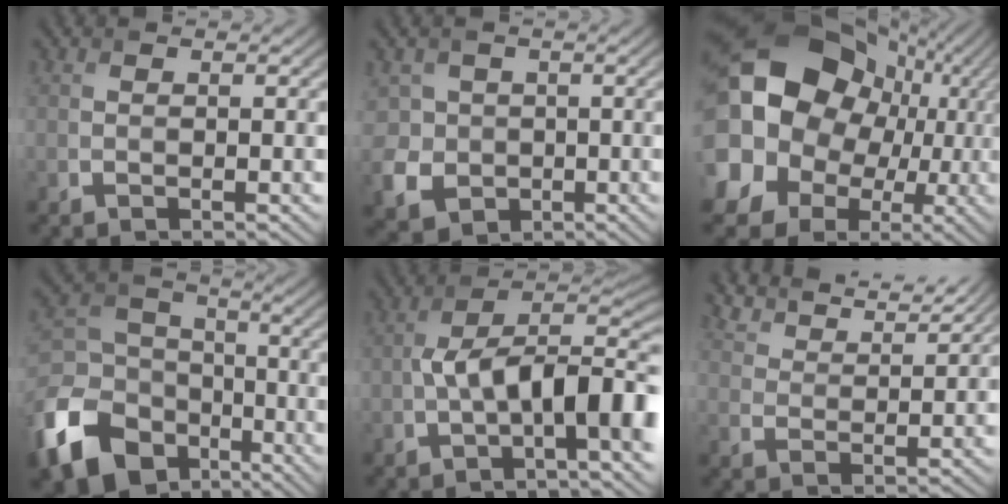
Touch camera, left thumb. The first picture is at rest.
{"total": 5.3, "force": [-0.6, 5.2, 1.0], "torque": [-0.044, -0.016, -0.029]}
{"total": 22.4, "force": [3.7, 19.3, 10.8], "torque": [-0.281, -0.005, 0.059]}
{"total": 15.9, "force": [-7.9, 11.6, 7.4], "torque": [-0.234, -0.047, -0.152]}
{"total": 11.3, "force": [-1.9, 4.6, 10.2], "torque": [-0.159, 0.007, -0.038]}
{"total": 6.5, "force": [6.1, 1.2, 1.9], "torque": [-0.052, 0.001, 0.112]}